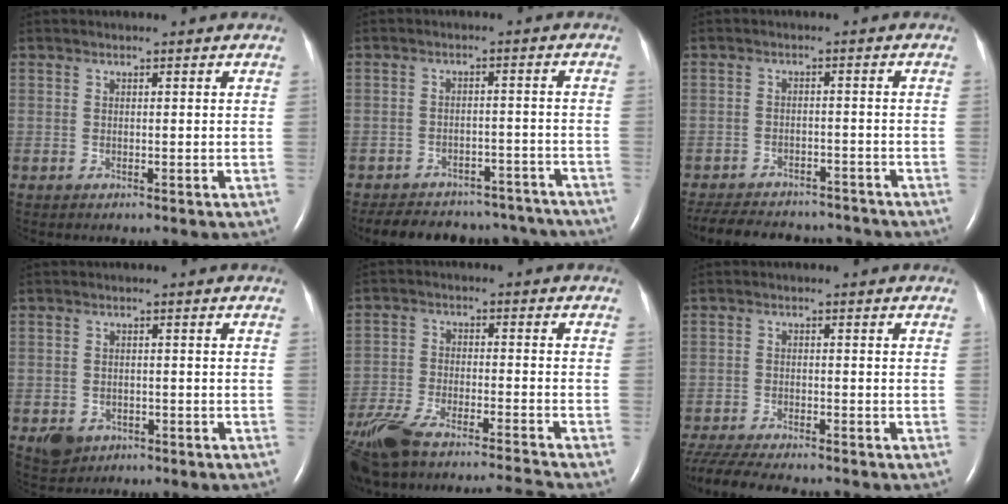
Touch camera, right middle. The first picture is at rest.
{"total": 18.5, "force": [-16.2, 6.9, 5.3], "torque": [-0.114, 0.007, -0.200]}
{"total": 15.8, "force": [-14.0, 5.2, 5.2], "torque": [-0.131, -0.007, -0.188]}
{"total": 3.5, "force": [-2.0, 2.7, 1.0], "torque": [-0.019, 0.005, -0.021]}
{"total": 18.3, "force": [-16.2, 0.3, 8.5], "torque": [-0.189, -0.017, -0.271]}
{"total": 12.8, "force": [-11.3, 1.9, 5.7], "torque": [-0.106, -0.022, -0.173]}